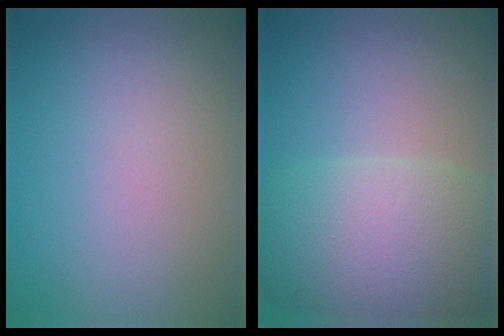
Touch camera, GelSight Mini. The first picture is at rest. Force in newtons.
{"total": 9.4, "press": 9.3, "slide": 0.8}